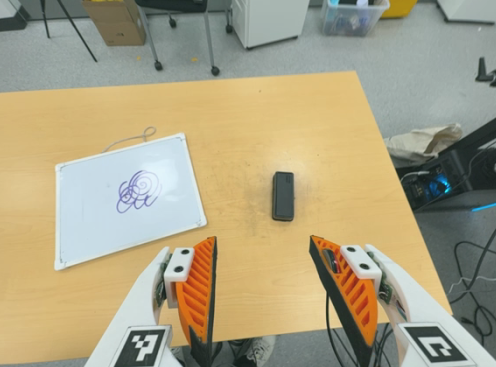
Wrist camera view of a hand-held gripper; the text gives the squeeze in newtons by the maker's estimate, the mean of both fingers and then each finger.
{"total": 0.0}